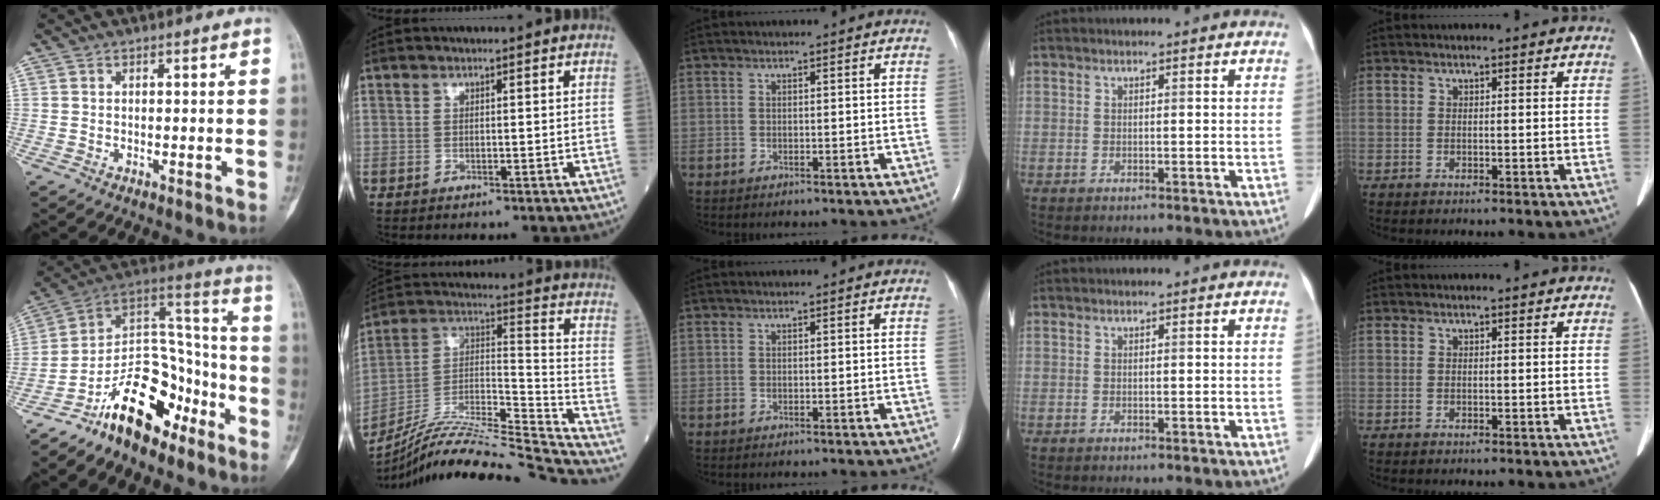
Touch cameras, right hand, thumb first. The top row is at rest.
{"thumb": {"total": 18.0, "force": [-11.1, 9.4, 10.5], "torque": [-0.133, 0.119, -0.195]}, "index": {"total": 26.0, "force": [-24.0, -1.0, 9.9], "torque": [-0.161, -0.008, -0.388]}}